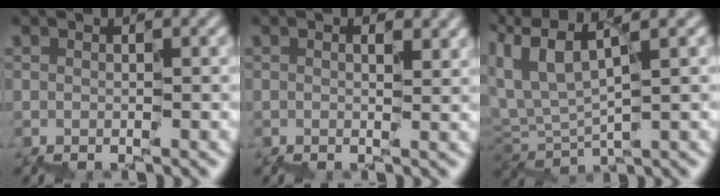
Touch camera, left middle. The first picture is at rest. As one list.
[{"total": 1.6, "force": [0.7, 0.9, 1.2], "torque": [-0.009, 0.008, 0.006]}, {"total": 5.4, "force": [3.2, 2.2, 3.8], "torque": [-0.104, 0.022, 0.059]}]